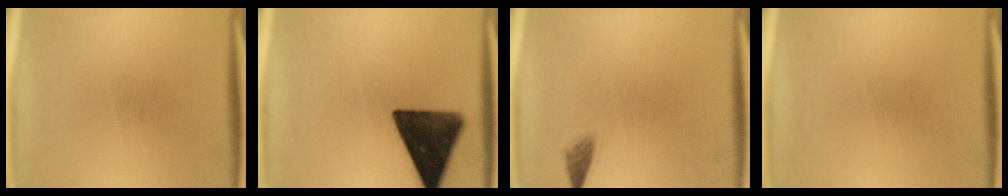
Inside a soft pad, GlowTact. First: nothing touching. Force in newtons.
{"total": 14.6}
{"total": 1.3}
{"total": 0.0}